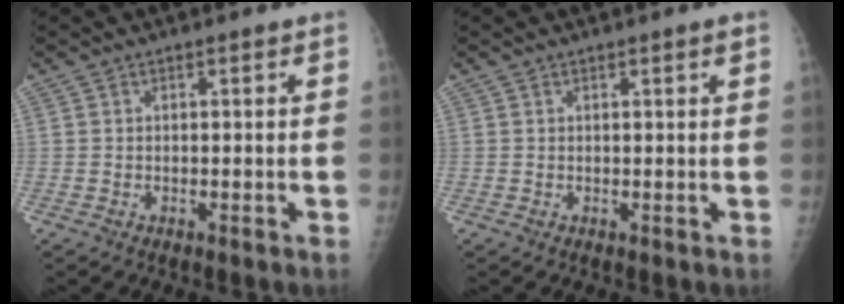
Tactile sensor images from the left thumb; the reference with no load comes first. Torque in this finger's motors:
{"motor_torque": [-0.01, 0.11, 0.01, 0.02, 0.00]}